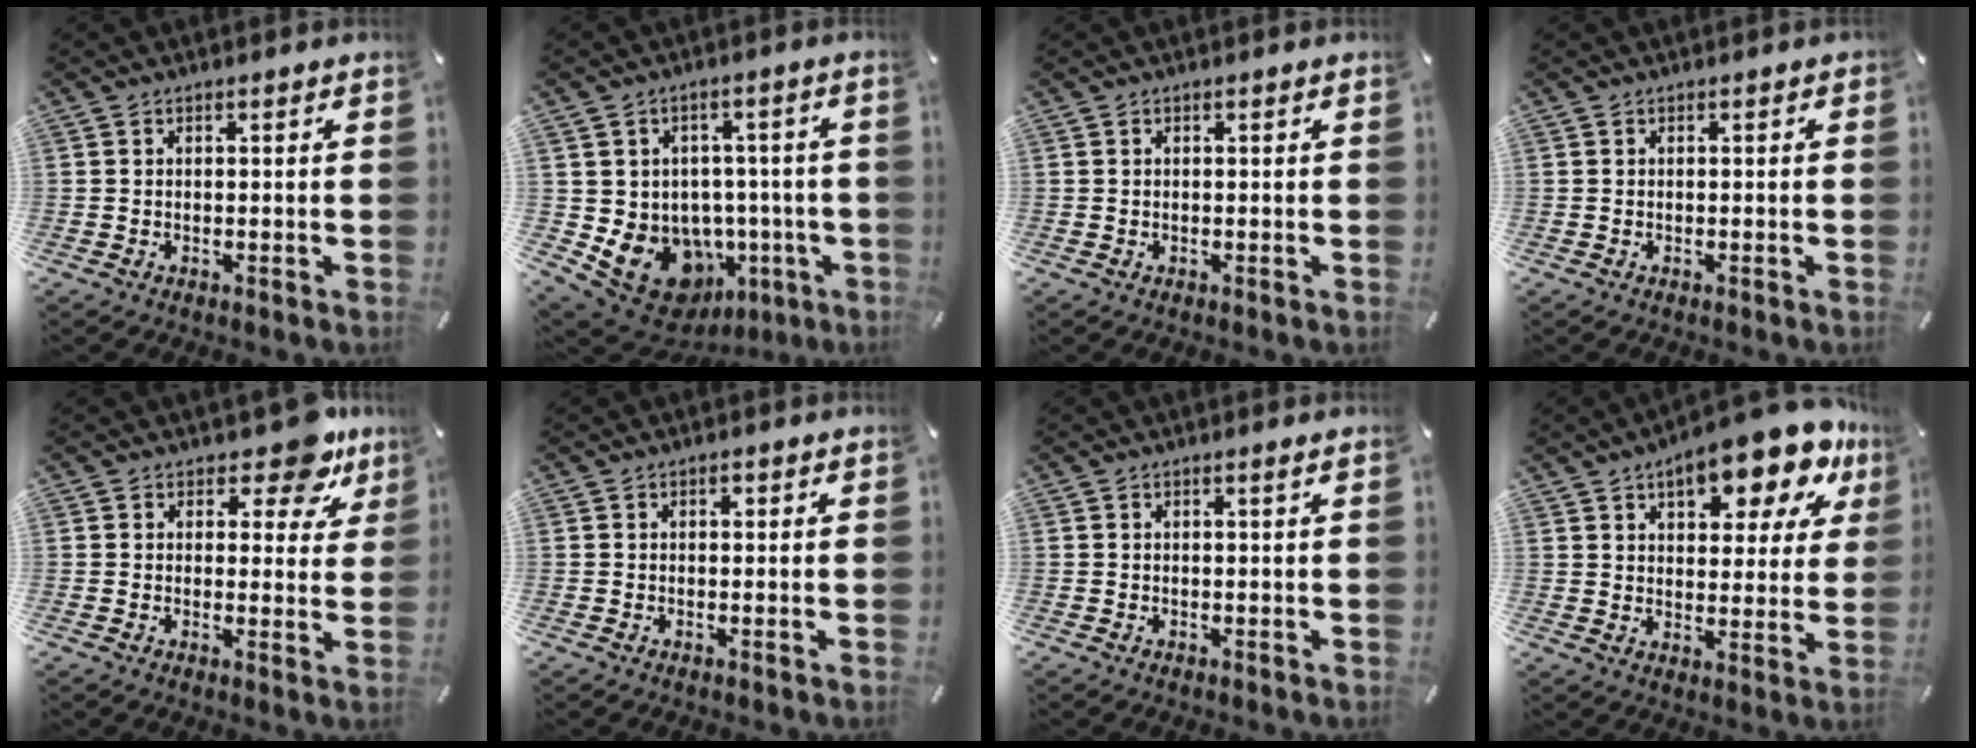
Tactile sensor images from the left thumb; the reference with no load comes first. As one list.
[{"total": 13.6, "force": [-4.6, 11.0, 6.4], "torque": [-0.099, 0.006, -0.068]}, {"total": 0.0}, {"total": 0.0}, {"total": 9.4, "force": [6.2, 4.6, 5.4], "torque": [-0.050, -0.041, 0.101]}, {"total": 0.7, "force": [0.2, 0.6, 0.4], "torque": [-0.008, 0.002, 0.004]}, {"total": 0.7, "force": [0.3, 0.0, 0.7], "torque": [-0.011, 0.001, 0.005]}, {"total": 16.6, "force": [10.6, 6.9, 10.7], "torque": [-0.148, -0.058, 0.172]}]